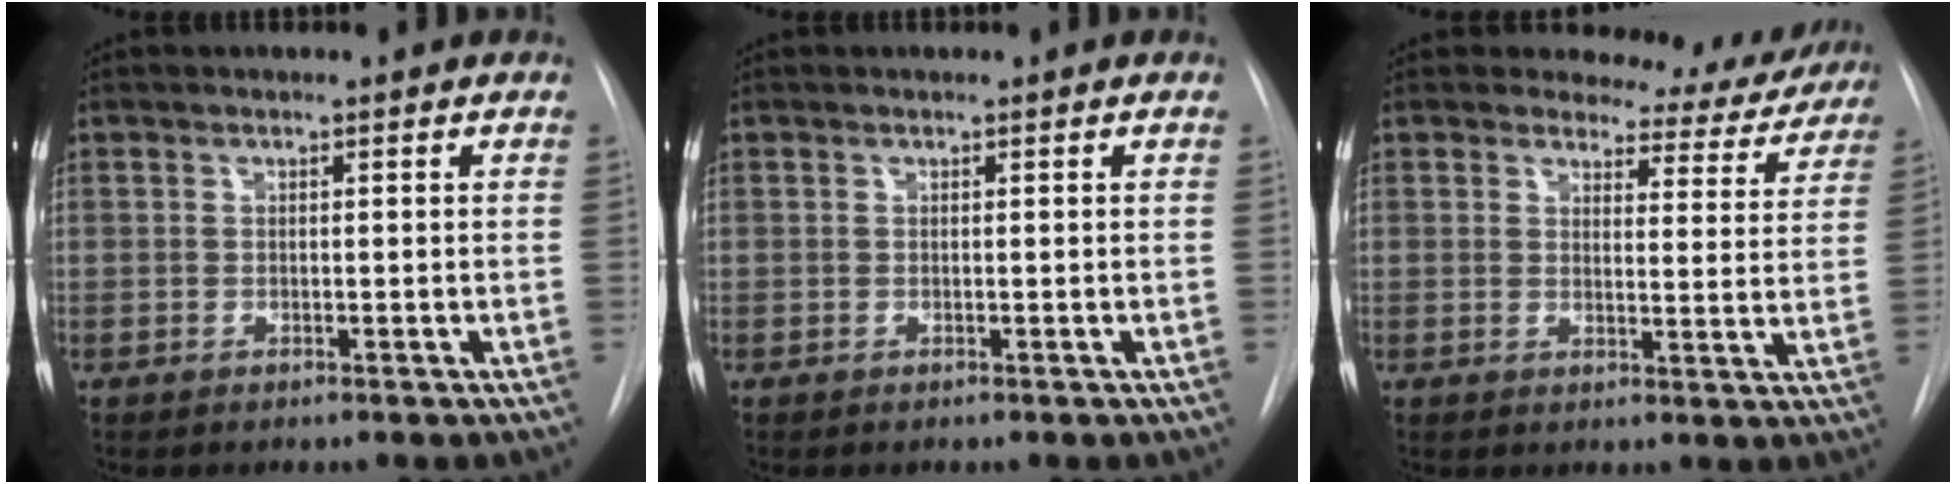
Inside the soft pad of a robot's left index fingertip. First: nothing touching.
{"total": 0.0}
{"total": 9.9, "force": [9.3, 3.4, 0.7], "torque": [0.018, -0.032, 0.087]}